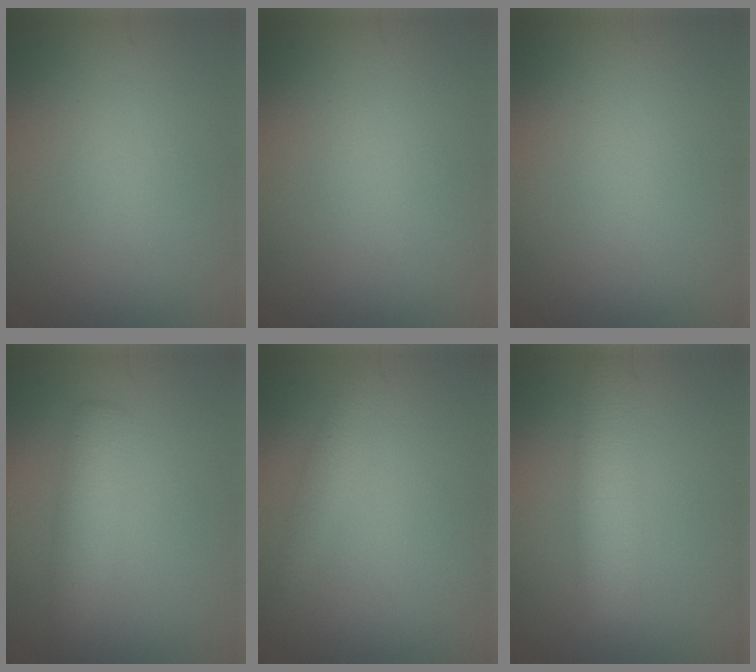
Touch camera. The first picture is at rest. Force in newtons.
{"total": 0.0}
{"total": 0.0}
{"total": 2.8, "press": 2.7, "slide": 0.2}
{"total": 1.1, "press": 1.1, "slide": 0.1}
{"total": 3.5, "press": 3.5, "slide": 0.1}